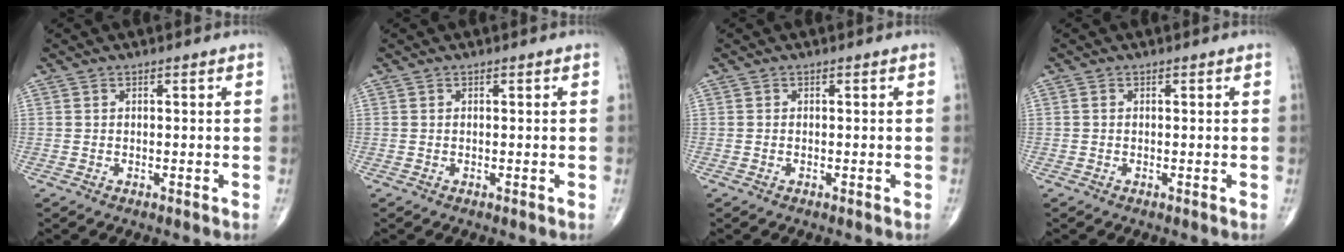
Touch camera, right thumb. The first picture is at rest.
{"total": 0.0}
{"total": 0.0}
{"total": 0.0}